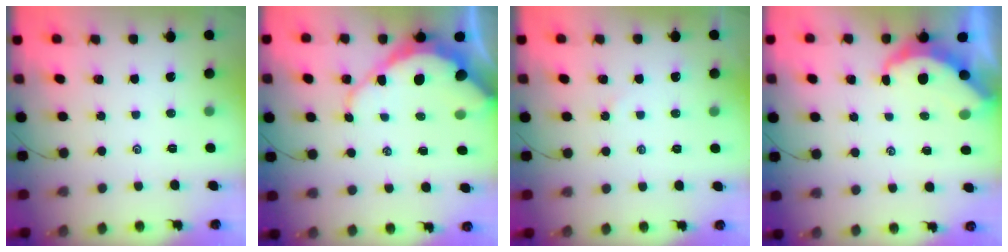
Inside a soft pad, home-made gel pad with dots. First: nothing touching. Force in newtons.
{"total": 11.9, "press": 11.8, "slide": 1.1}
{"total": 3.0, "press": 2.9, "slide": 0.3}
{"total": 5.1, "press": 5.0, "slide": 0.5}